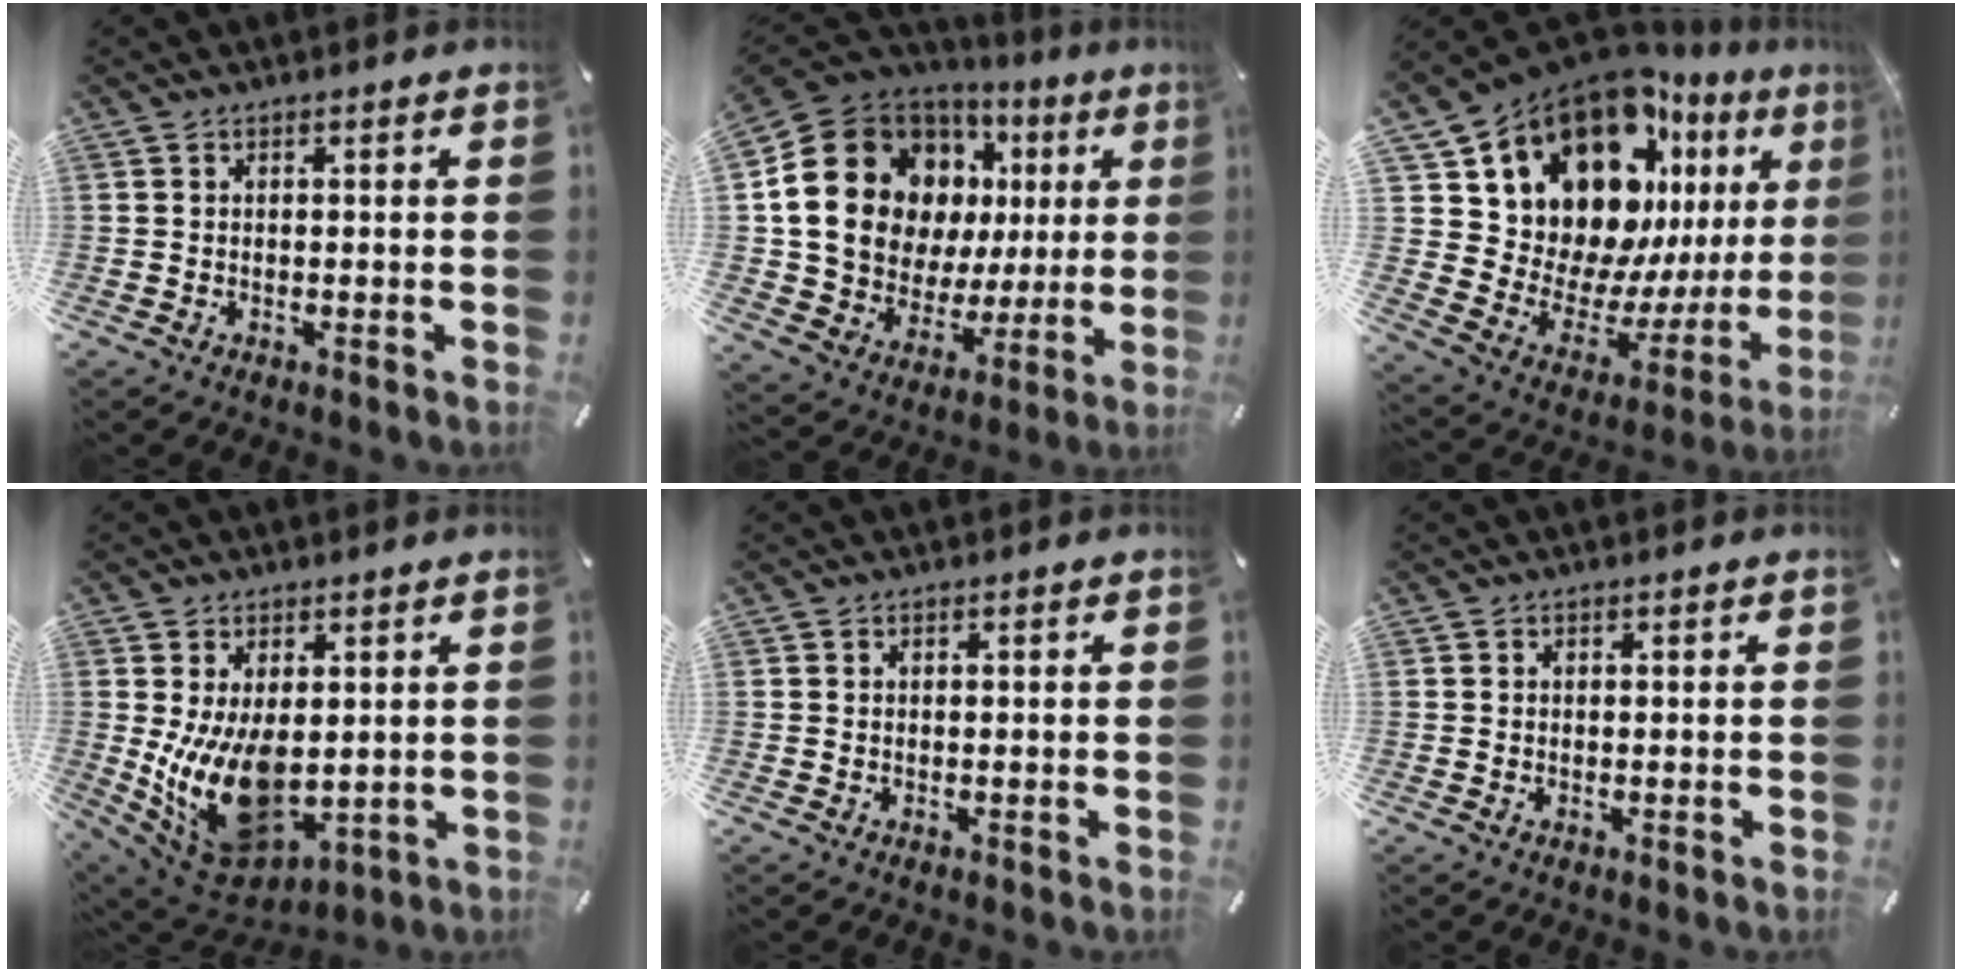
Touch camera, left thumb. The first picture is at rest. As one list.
[{"total": 22.0, "force": [5.6, 17.4, 12.3], "torque": [-0.217, -0.034, 0.120]}, {"total": 20.0, "force": [13.8, 11.6, 8.7], "torque": [-0.133, -0.128, 0.257]}, {"total": 15.3, "force": [0.1, 10.2, 11.4], "torque": [-0.226, -0.018, 0.013]}, {"total": 0.0}, {"total": 0.0}]